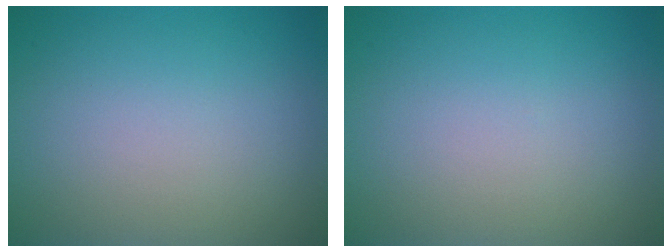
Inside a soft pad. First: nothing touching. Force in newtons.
{"total": 0.0}